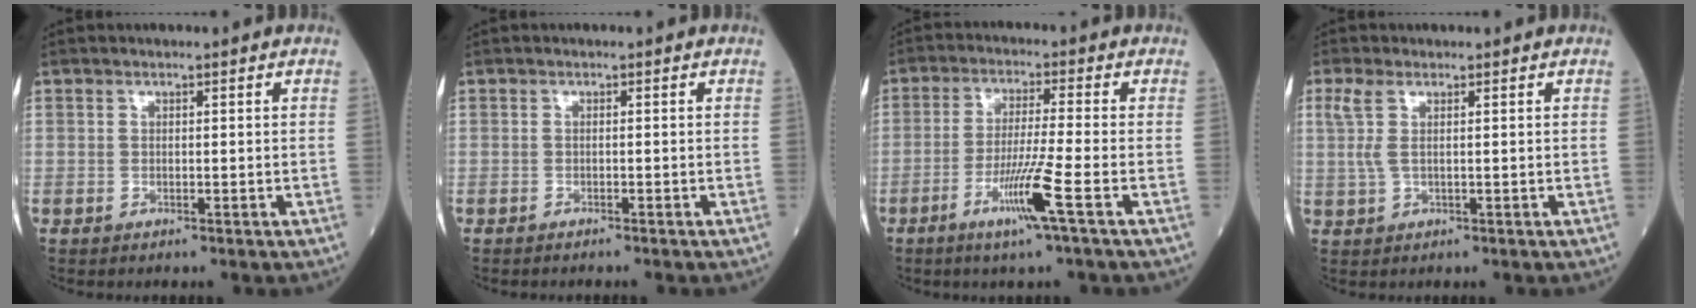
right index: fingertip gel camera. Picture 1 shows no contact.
{"total": 1.4, "force": [-1.2, -0.1, 0.6], "torque": [-0.008, 0.000, -0.016]}
{"total": 7.8, "force": [-3.5, -1.4, 6.8], "torque": [-0.132, -0.019, -0.070]}
{"total": 3.0, "force": [1.1, 0.8, 2.7], "torque": [-0.081, 0.010, 0.027]}